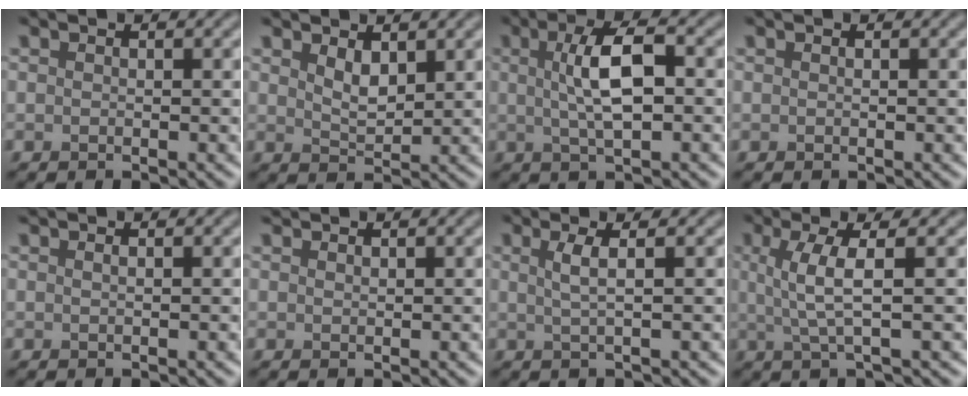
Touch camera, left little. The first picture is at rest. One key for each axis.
{"total": 2.1, "fx": 1.3, "fy": 0.9, "fz": 1.4, "tx": -0.029, "ty": -0.004, "tz": 0.029}
{"total": 4.9, "fx": 0.6, "fy": 1.5, "fz": 4.7, "tx": -0.089, "ty": 0.010, "tz": 0.009}
{"total": 0.0}
{"total": 0.5, "fx": 0.3, "fy": 0.2, "fz": 0.4, "tx": -0.006, "ty": 0.003, "tz": 0.005}
{"total": 0.7, "fx": 0.7, "fy": 0.2, "fz": 0.1, "tx": -0.003, "ty": 0.001, "tz": 0.015}
{"total": 2.2, "fx": 0.5, "fy": 0.6, "fz": 2.1, "tx": -0.034, "ty": 0.001, "tz": 0.005}
{"total": 3.7, "fx": 0.6, "fy": 0.7, "fz": 3.6, "tx": -0.069, "ty": 0.002, "tz": 0.013}